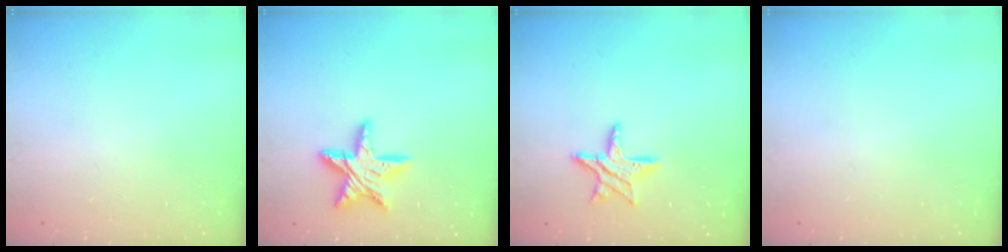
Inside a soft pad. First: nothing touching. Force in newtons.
{"total": 15.0, "press": 14.9, "slide": 1.3}
{"total": 10.5, "press": 10.4, "slide": 0.8}
{"total": 0.0}